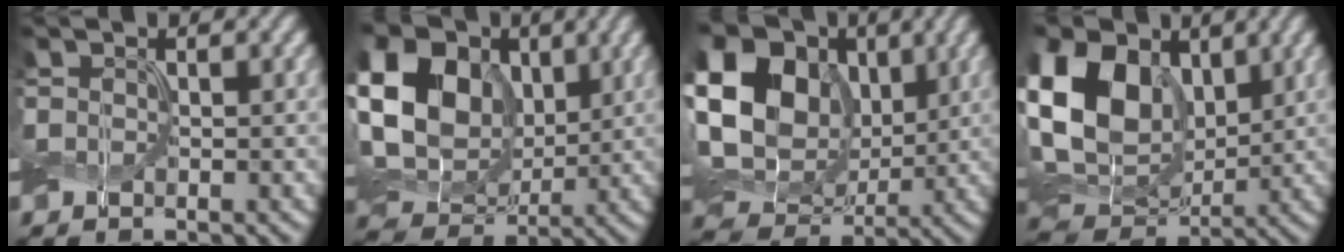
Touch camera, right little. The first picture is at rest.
{"total": 16.5, "force": [3.8, 12.8, 9.7], "torque": [-0.243, 0.042, 0.066]}
{"total": 19.5, "force": [4.5, 15.4, 11.1], "torque": [-0.262, 0.047, 0.069]}
{"total": 14.3, "force": [3.8, 10.3, 9.2], "torque": [-0.205, 0.021, 0.068]}